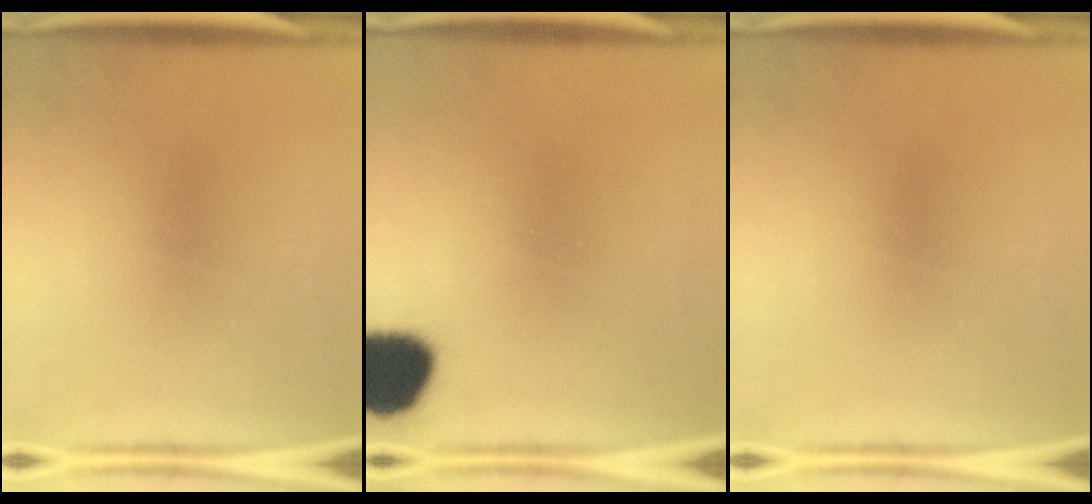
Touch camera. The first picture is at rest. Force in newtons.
{"total": 11.6}
{"total": 0.0}